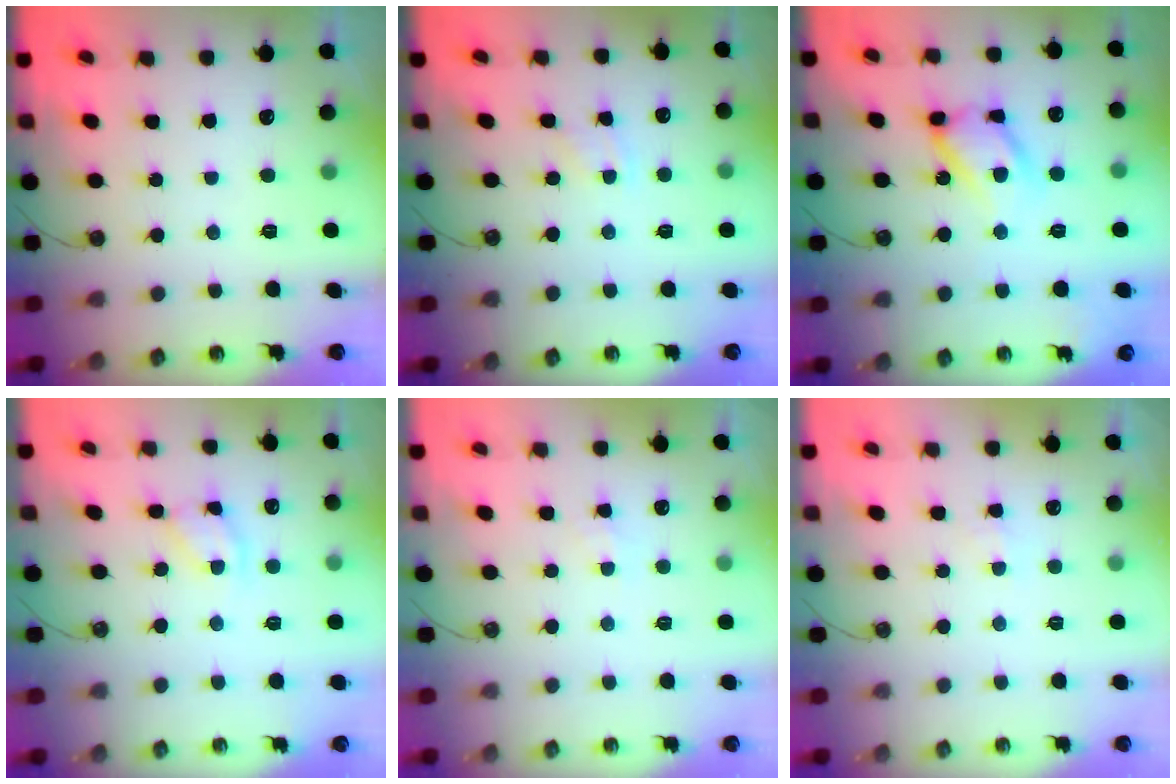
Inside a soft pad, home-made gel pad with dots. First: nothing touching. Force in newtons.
{"total": 2.0, "press": 2.0, "slide": 0.4}
{"total": 15.5, "press": 15.5, "slide": 1.4}
{"total": 9.5, "press": 9.4, "slide": 0.6}
{"total": 4.2, "press": 4.2, "slide": 0.6}
{"total": 1.6, "press": 1.5, "slide": 0.3}